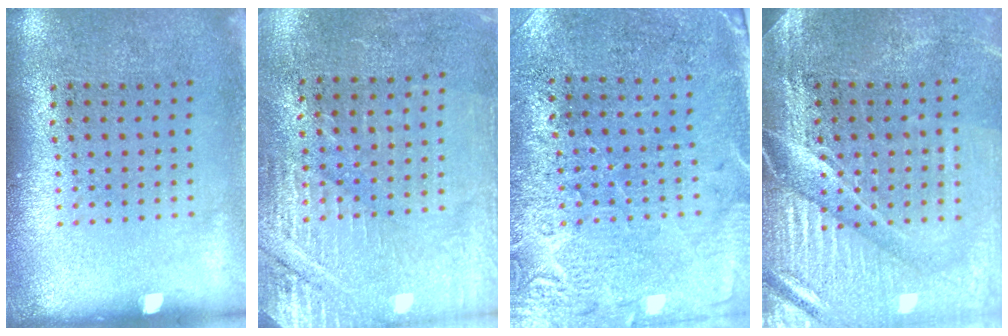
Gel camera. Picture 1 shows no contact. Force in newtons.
{"total": 2.9, "press": 2.9, "slide": 0.4}
{"total": 2.9, "press": 2.6, "slide": 1.2}
{"total": 4.4, "press": 3.9, "slide": 1.9}